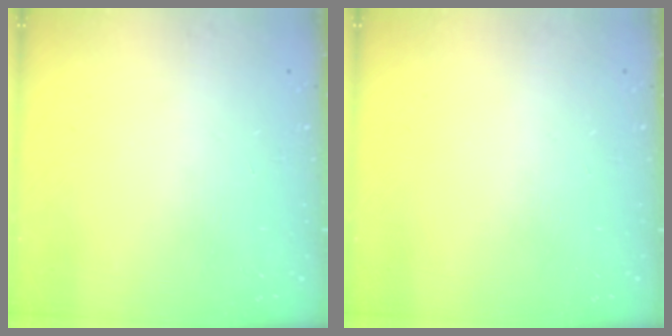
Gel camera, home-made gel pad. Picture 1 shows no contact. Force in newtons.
{"total": 0.0}